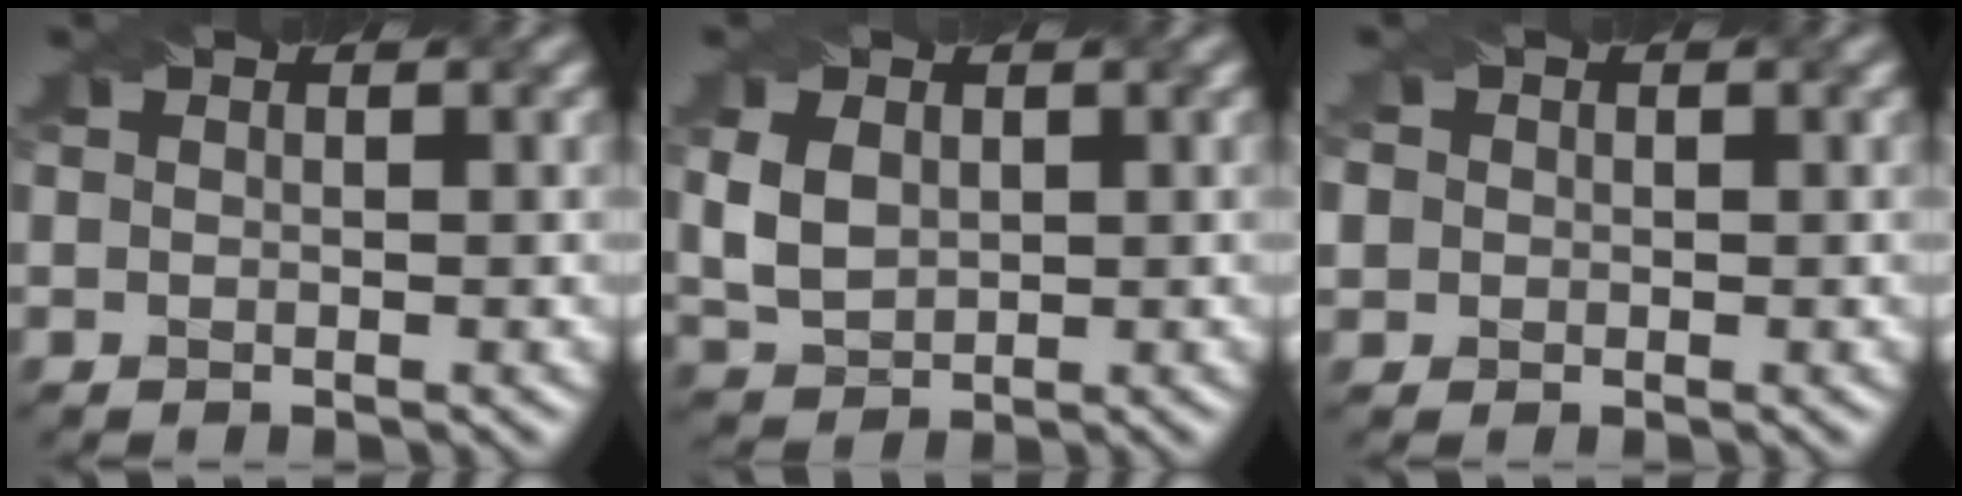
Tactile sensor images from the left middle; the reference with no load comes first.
{"total": 3.2, "force": [0.5, 2.4, 2.0], "torque": [-0.056, 0.000, 0.017]}
{"total": 4.1, "force": [1.4, 3.6, 1.5], "torque": [-0.036, 0.028, 0.010]}